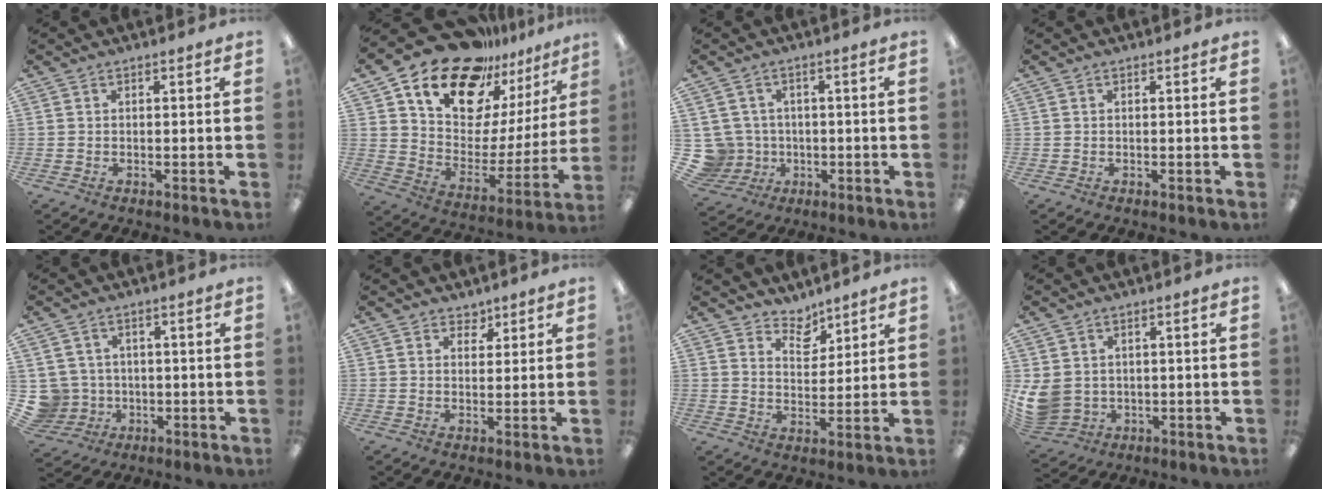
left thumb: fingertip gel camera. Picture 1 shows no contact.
{"total": 20.0, "force": [15.8, 9.6, 7.5], "torque": [-0.137, -0.114, 0.278]}
{"total": 7.1, "force": [0.0, 7.0, 1.2], "torque": [-0.063, 0.001, 0.007]}
{"total": 0.0}
{"total": 6.6, "force": [-0.1, 6.5, 1.1], "torque": [-0.051, 0.004, 0.005]}
{"total": 2.9, "force": [2.2, 1.8, 0.4], "torque": [0.003, -0.009, 0.039]}
{"total": 5.9, "force": [5.2, 2.5, 0.8], "torque": [-0.003, -0.039, 0.094]}
{"total": 6.8, "force": [0.9, 6.1, 2.9], "torque": [-0.086, -0.004, 0.018]}